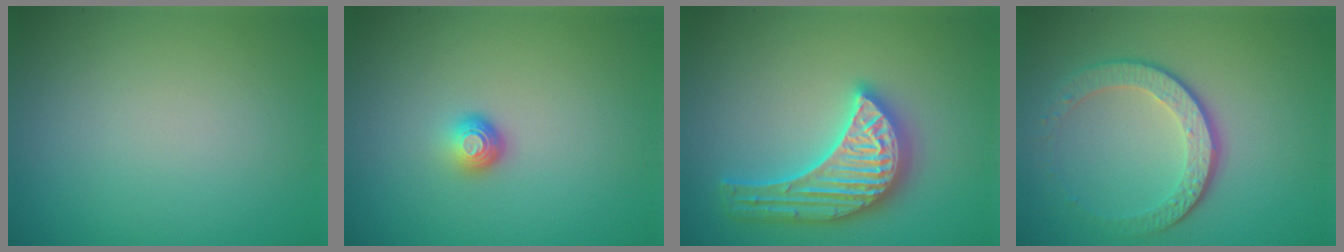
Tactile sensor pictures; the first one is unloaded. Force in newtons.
{"total": 1.5, "press": 1.0, "slide": 1.1}
{"total": 5.6, "press": 5.5, "slide": 0.5}
{"total": 4.3, "press": 3.0, "slide": 3.1}